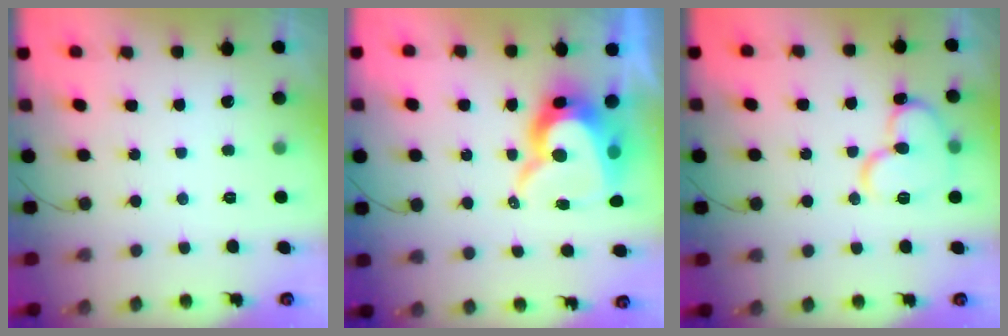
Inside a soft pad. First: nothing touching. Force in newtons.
{"total": 14.5, "press": 14.4, "slide": 0.9}
{"total": 12.5, "press": 12.4, "slide": 1.2}